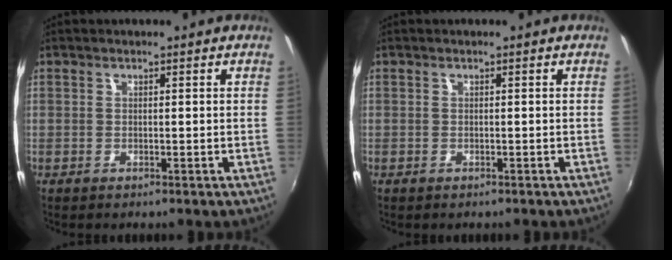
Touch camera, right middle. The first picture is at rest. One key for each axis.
{"total": 0.0}